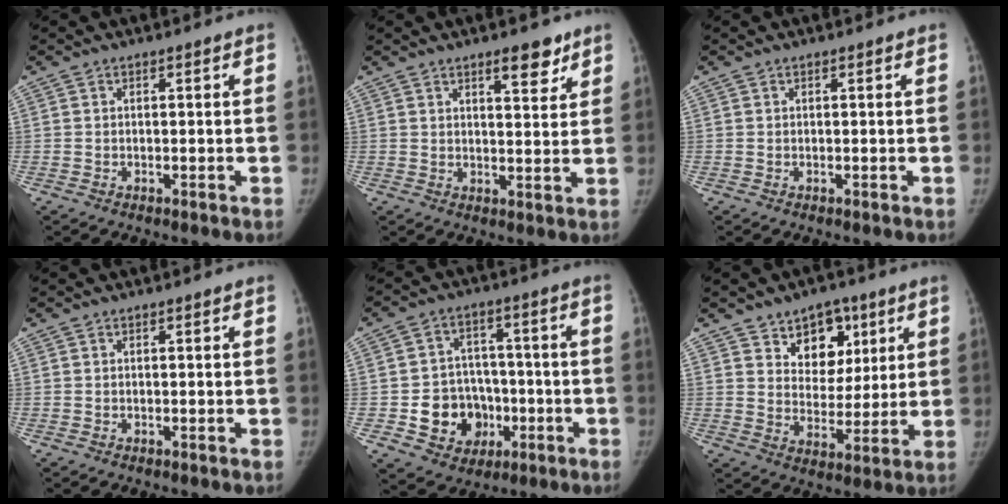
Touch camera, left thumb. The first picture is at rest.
{"total": 5.7, "force": [3.9, 2.1, 3.7], "torque": [-0.031, -0.024, 0.054]}
{"total": 0.0}
{"total": 0.0}
{"total": 12.0, "force": [-3.3, 10.2, 5.4], "torque": [-0.034, 0.029, -0.044]}
{"total": 10.8, "force": [5.9, 7.8, 4.6], "torque": [-0.027, -0.028, 0.096]}